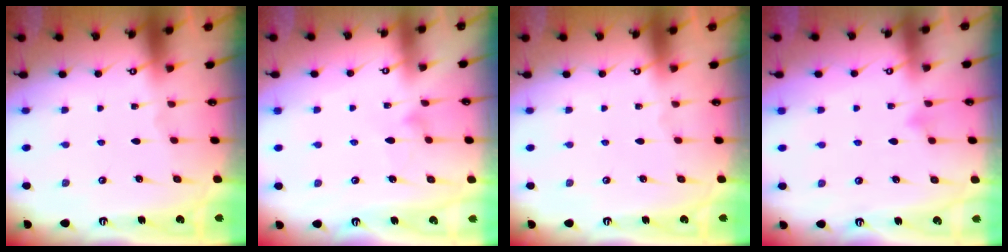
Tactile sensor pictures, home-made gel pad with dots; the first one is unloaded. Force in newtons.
{"total": 5.7, "press": 5.7, "slide": 0.3}
{"total": 0.0}
{"total": 3.7, "press": 3.6, "slide": 0.2}